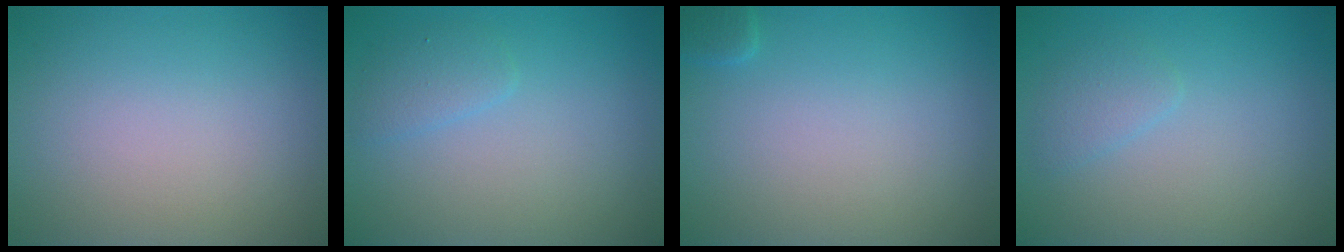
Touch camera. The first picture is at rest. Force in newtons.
{"total": 1.4, "press": 1.4, "slide": 0.1}
{"total": 0.8, "press": 0.8, "slide": 0.1}
{"total": 1.3, "press": 1.3, "slide": 0.1}